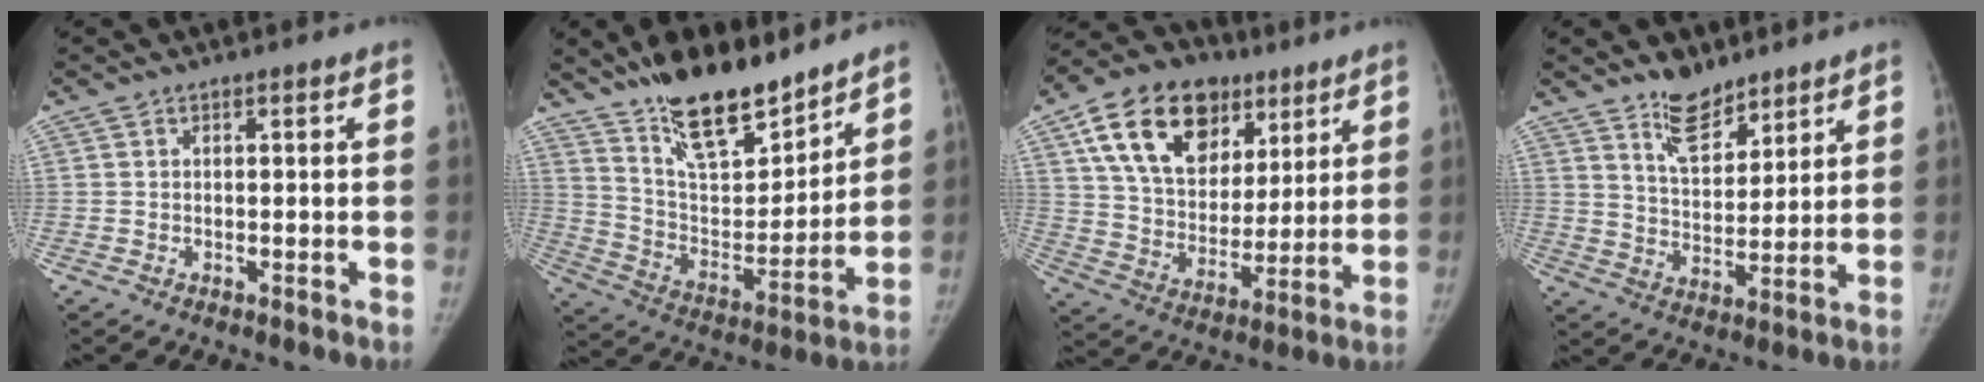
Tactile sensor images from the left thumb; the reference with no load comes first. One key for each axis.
{"total": 19.2, "fx": 15.0, "fy": 6.6, "fz": 9.9, "tx": -0.123, "ty": -0.099, "tz": 0.262}
{"total": 21.7, "fx": 10.6, "fy": 14.4, "fz": 12.2, "tx": -0.176, "ty": -0.016, "tz": 0.179}
{"total": 8.6, "fx": 6.7, "fy": 4.0, "fz": 3.7, "tx": -0.031, "ty": -0.054, "tz": 0.119}